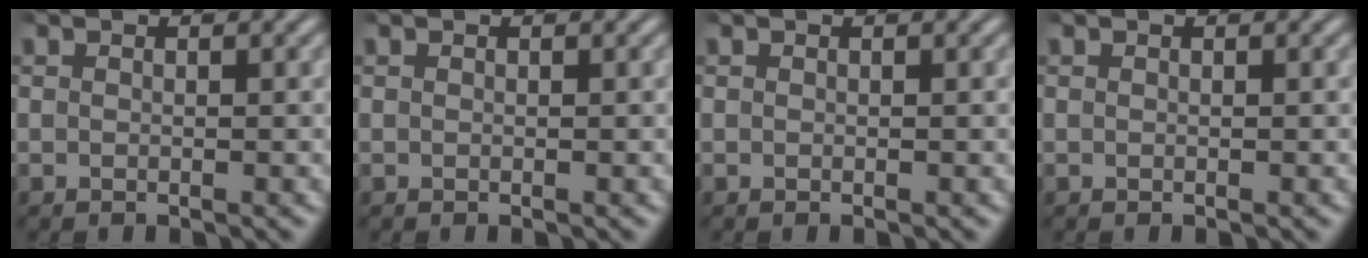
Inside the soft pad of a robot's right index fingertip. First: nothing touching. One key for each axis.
{"total": 0.0}
{"total": 0.0}
{"total": 0.0}